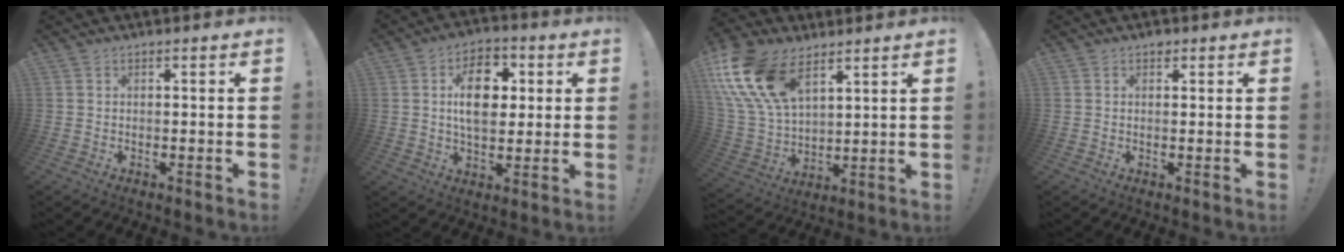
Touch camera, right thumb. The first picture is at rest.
{"total": 13.2, "force": [2.8, 8.9, 9.3], "torque": [-0.133, 0.010, 0.052]}
{"total": 19.5, "force": [10.6, 11.1, 12.0], "torque": [-0.262, -0.047, 0.199]}
{"total": 1.0, "force": [0.6, 0.7, 0.3], "torque": [0.009, -0.005, 0.008]}